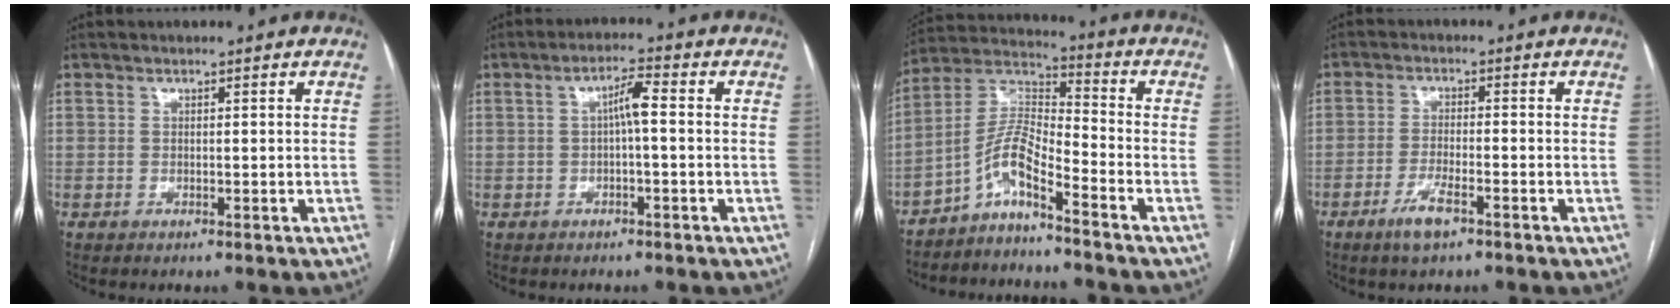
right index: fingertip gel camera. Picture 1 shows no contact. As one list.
[{"total": 3.7, "force": [0.0, 0.4, 3.7], "torque": [-0.063, 0.014, 0.002]}, {"total": 7.6, "force": [-5.1, 0.7, 5.6], "torque": [-0.122, 0.017, -0.102]}, {"total": 4.3, "force": [-2.7, 0.8, 3.3], "torque": [-0.068, -0.004, -0.048]}]